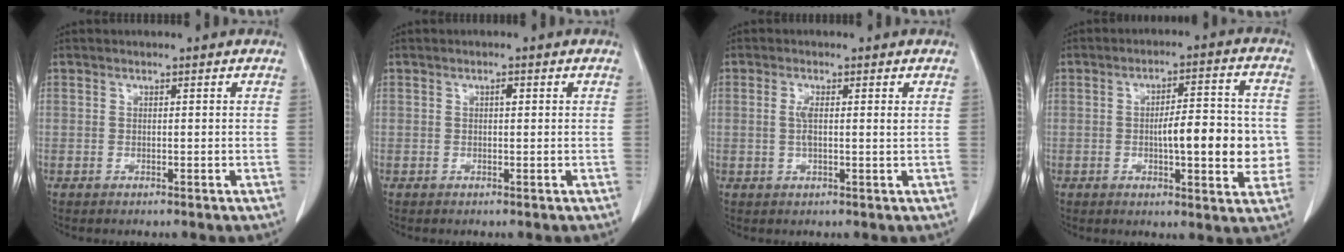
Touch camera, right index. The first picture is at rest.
{"total": 0.8, "force": [0.2, 0.3, 0.7], "torque": [-0.012, 0.002, 0.002]}
{"total": 2.7, "force": [0.5, 0.5, 2.6], "torque": [-0.052, 0.000, 0.008]}
{"total": 11.2, "force": [-1.3, 2.9, 10.7], "torque": [-0.151, 0.016, -0.015]}